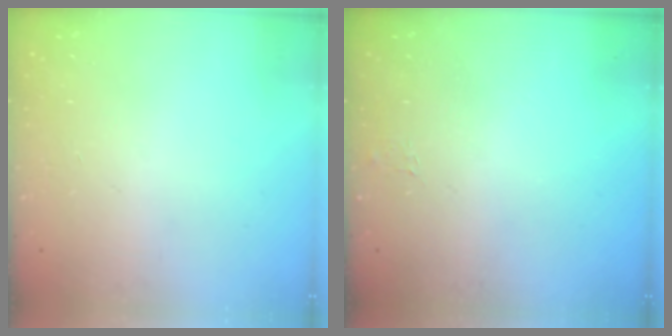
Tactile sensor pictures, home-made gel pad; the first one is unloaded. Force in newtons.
{"total": 3.4, "press": 3.4, "slide": 0.4}